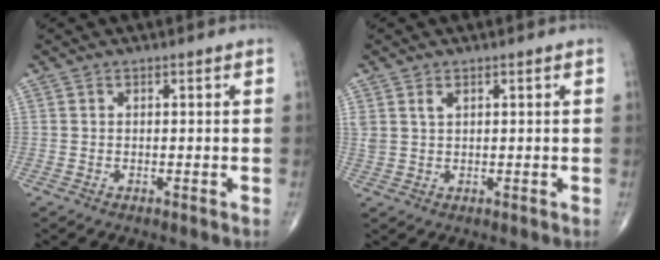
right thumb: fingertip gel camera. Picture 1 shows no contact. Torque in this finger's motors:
{"motor_torque": [0.02, -0.03, 0.22, 0.16, 0.01]}